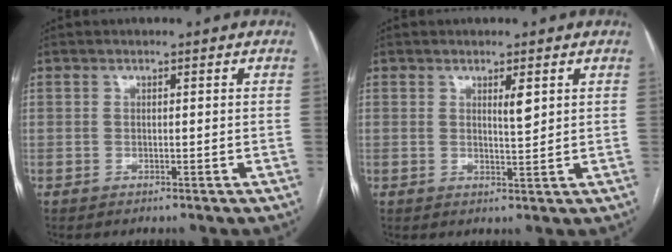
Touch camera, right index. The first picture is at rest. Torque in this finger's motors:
{"motor_torque": [0.03, 0.09, 0.02, 0.02]}